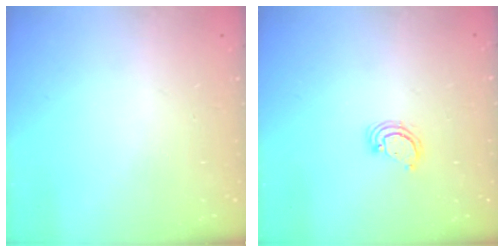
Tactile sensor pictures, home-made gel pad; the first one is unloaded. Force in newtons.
{"total": 2.9, "press": 2.9, "slide": 0.3}